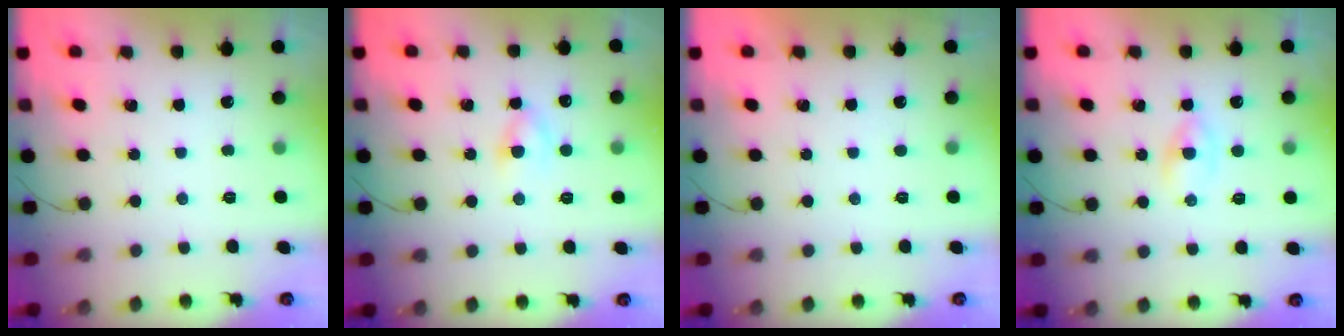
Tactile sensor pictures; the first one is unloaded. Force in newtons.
{"total": 4.1, "press": 3.9, "slide": 1.2}
{"total": 0.9, "press": 0.9, "slide": 0.1}
{"total": 1.9, "press": 1.6, "slide": 1.0}